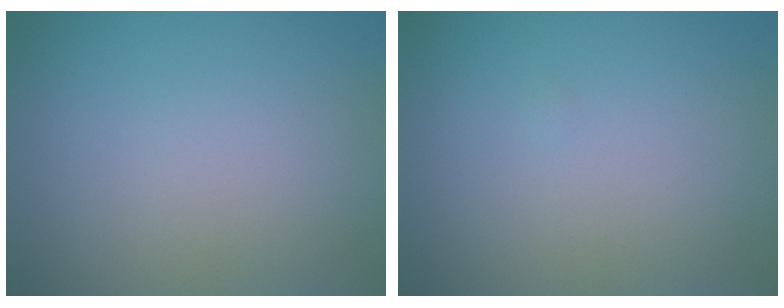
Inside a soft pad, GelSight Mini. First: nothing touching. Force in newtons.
{"total": 0.0}